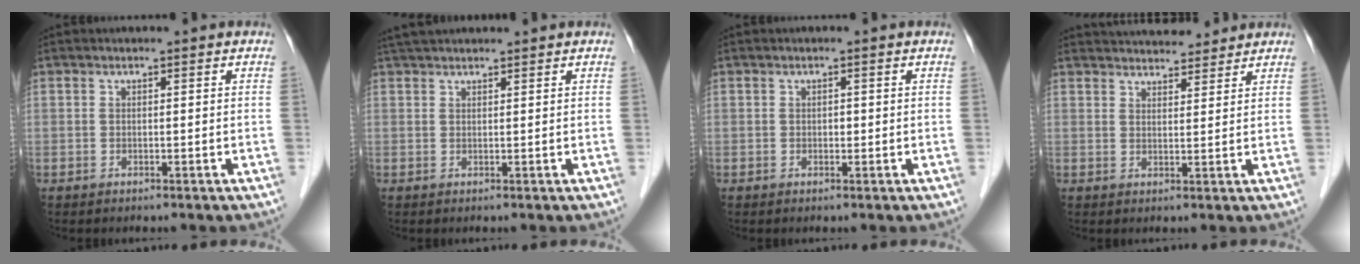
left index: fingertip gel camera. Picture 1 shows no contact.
{"total": 4.4, "force": [4.0, 0.6, 1.8], "torque": [-0.027, 0.036, 0.070]}
{"total": 0.6, "force": [0.0, 0.5, 0.4], "torque": [-0.007, 0.001, -0.001]}
{"total": 9.1, "force": [8.7, 2.0, 2.1], "torque": [-0.023, 0.017, 0.120]}